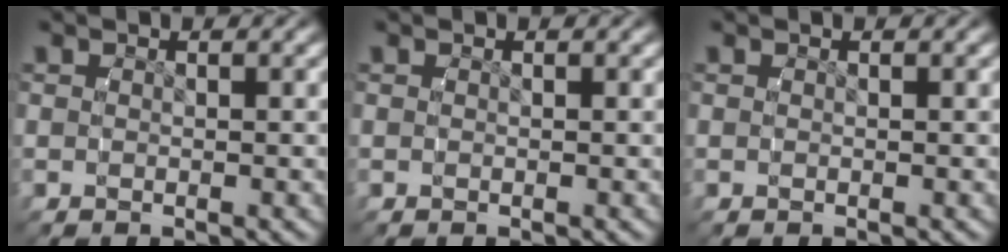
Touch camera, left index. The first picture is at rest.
{"total": 0.0}
{"total": 0.0}